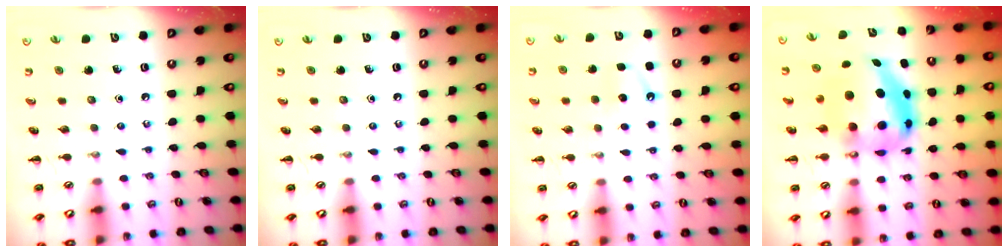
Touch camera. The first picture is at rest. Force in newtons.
{"total": 0.0}
{"total": 4.8, "press": 4.7, "slide": 1.2}
{"total": 11.7, "press": 11.4, "slide": 2.6}